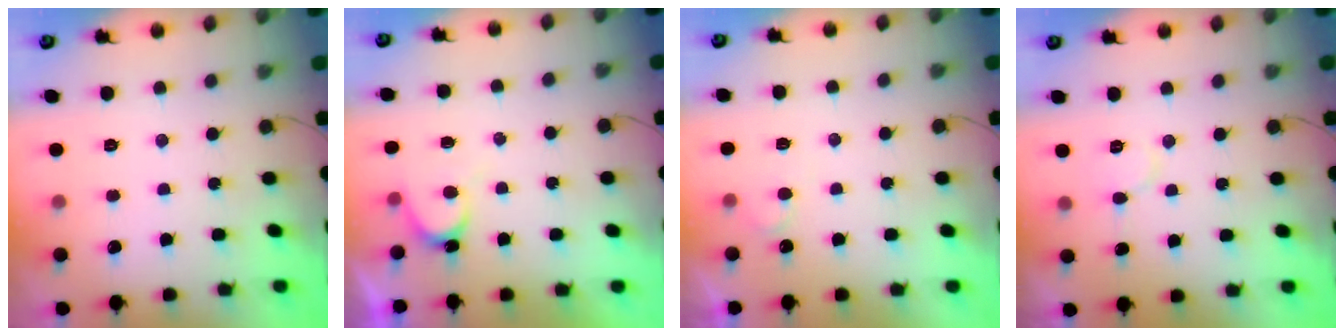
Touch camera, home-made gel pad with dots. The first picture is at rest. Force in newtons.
{"total": 5.6, "press": 5.6, "slide": 0.4}
{"total": 3.7, "press": 3.6, "slide": 0.3}
{"total": 5.2, "press": 5.1, "slide": 0.4}